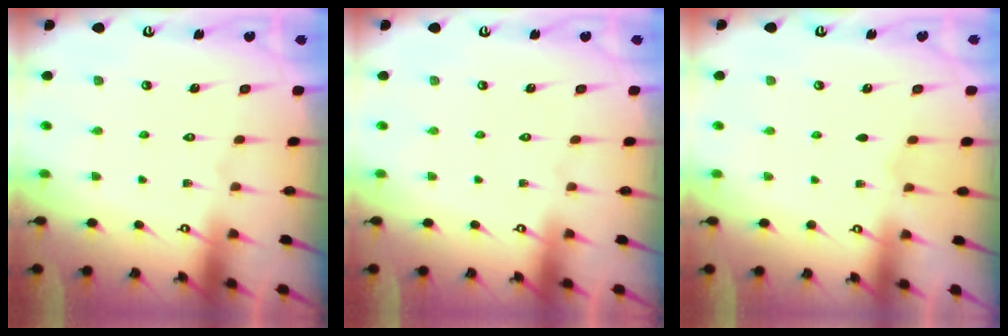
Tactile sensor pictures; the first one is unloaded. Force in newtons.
{"total": 0.0}
{"total": 3.8, "press": 2.9, "slide": 2.4}